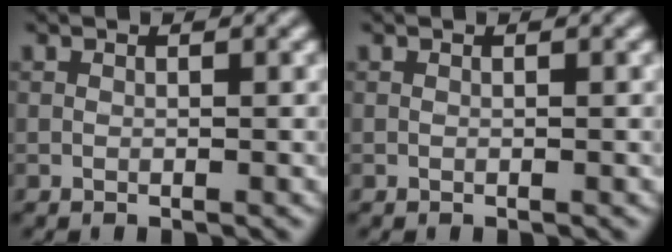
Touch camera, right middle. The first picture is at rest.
{"total": 0.0}